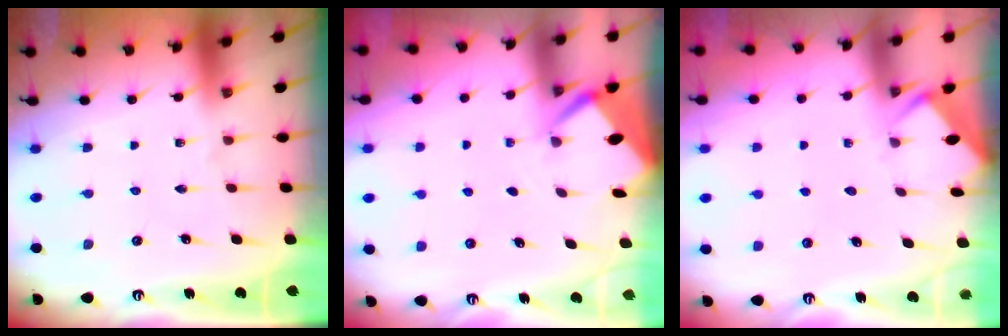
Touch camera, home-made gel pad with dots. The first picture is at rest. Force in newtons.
{"total": 2.6, "press": 2.6, "slide": 0.3}
{"total": 3.1, "press": 3.1, "slide": 0.3}